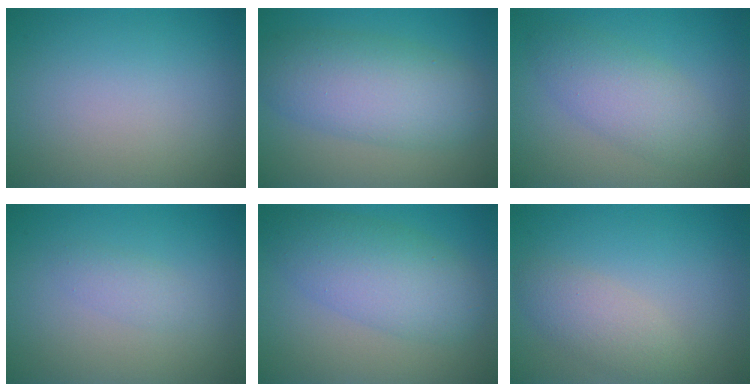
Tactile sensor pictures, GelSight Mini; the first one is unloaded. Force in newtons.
{"total": 7.0, "press": 7.0, "slide": 0.3}
{"total": 4.1, "press": 4.1, "slide": 0.1}
{"total": 1.3, "press": 1.3, "slide": 0.1}
{"total": 6.1, "press": 6.1, "slide": 0.0}
{"total": 2.8, "press": 2.8, "slide": 0.2}